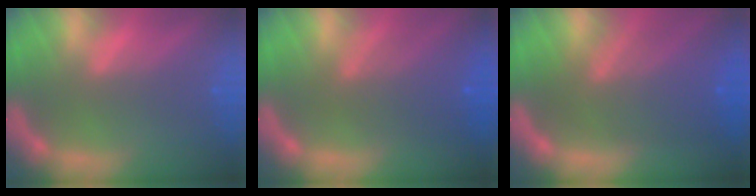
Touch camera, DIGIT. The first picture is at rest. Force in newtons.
{"total": 5.6}
{"total": 8.1}